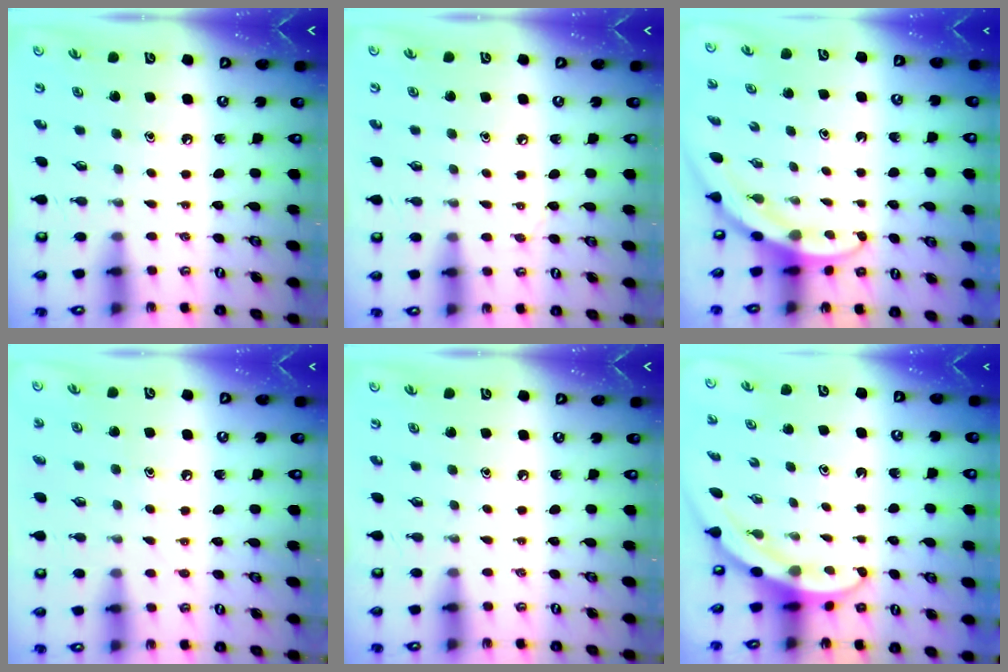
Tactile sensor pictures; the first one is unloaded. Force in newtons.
{"total": 4.6, "press": 4.5, "slide": 0.6}
{"total": 3.0, "press": 3.0, "slide": 0.1}
{"total": 5.3, "press": 5.2, "slide": 0.6}
{"total": 0.0}
{"total": 3.5, "press": 3.5, "slide": 0.1}